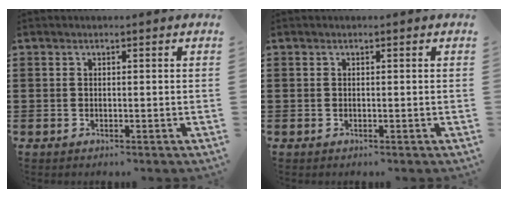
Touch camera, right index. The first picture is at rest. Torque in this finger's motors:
{"motor_torque": [-0.04, 0.14, 0.02, 0.01]}